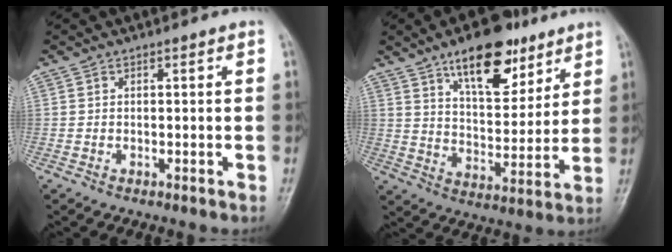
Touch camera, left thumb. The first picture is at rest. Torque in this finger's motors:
{"motor_torque": [2.42, 1.15, 1.23, -1.27, 0.13]}